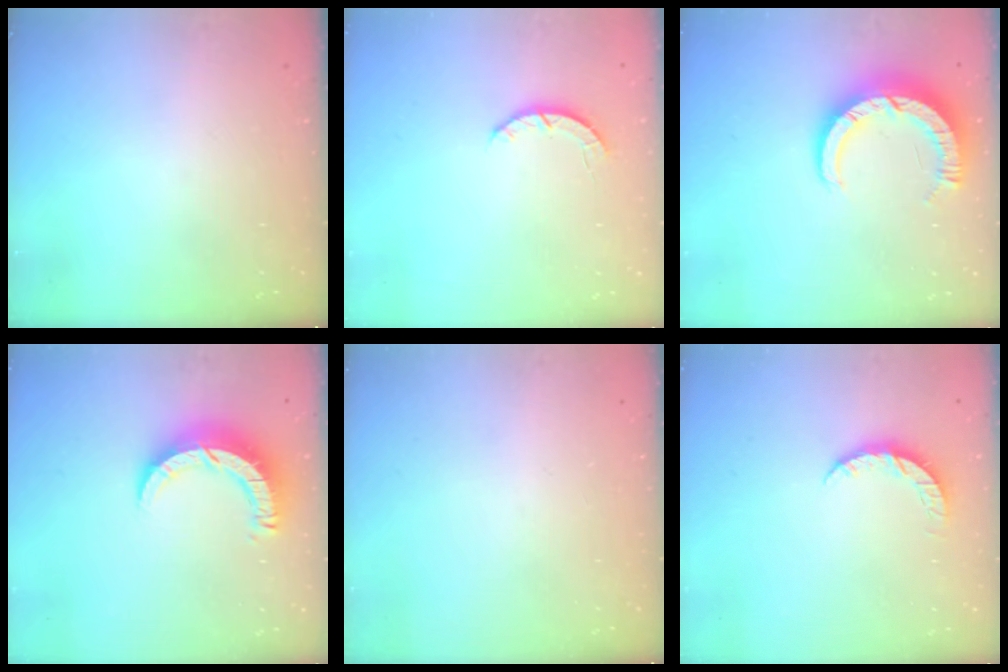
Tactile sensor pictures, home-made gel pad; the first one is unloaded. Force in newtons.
{"total": 2.8, "press": 2.8, "slide": 0.4}
{"total": 9.2, "press": 9.2, "slide": 0.7}
{"total": 9.3, "press": 9.2, "slide": 0.9}
{"total": 0.0}
{"total": 5.2, "press": 5.1, "slide": 0.4}